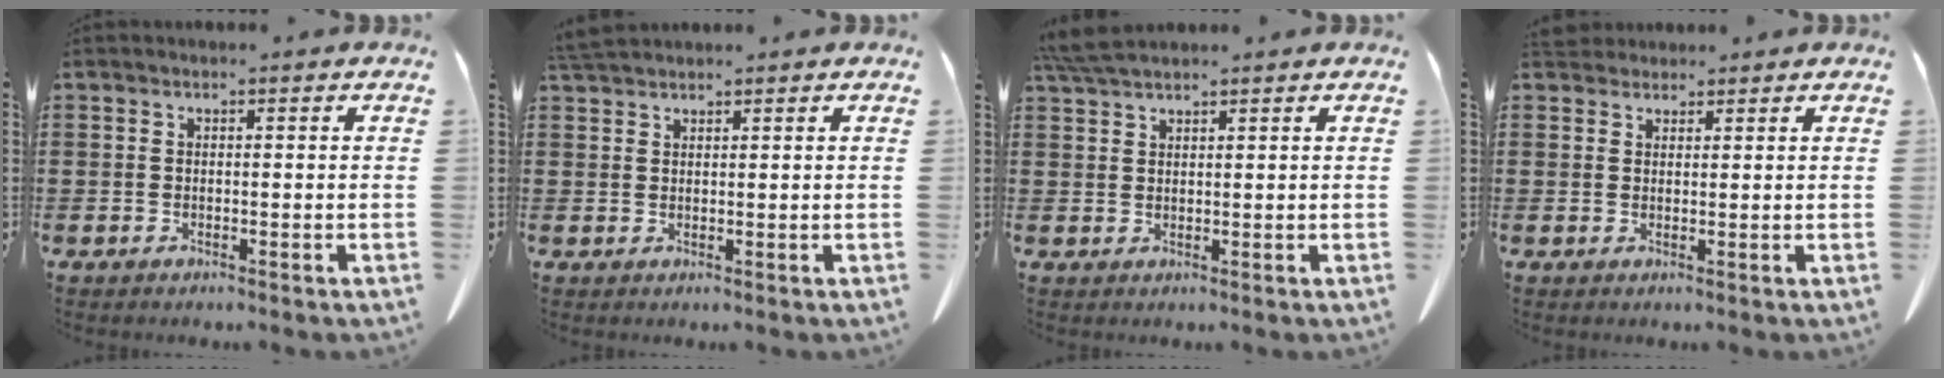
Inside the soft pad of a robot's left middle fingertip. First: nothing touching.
{"total": 2.5, "force": [2.3, 0.3, 0.8], "torque": [-0.023, -0.001, 0.047]}
{"total": 3.8, "force": [3.2, 0.4, 2.0], "torque": [-0.049, -0.003, 0.062]}
{"total": 2.6, "force": [2.4, 1.0, 0.5], "torque": [-0.017, 0.002, 0.047]}